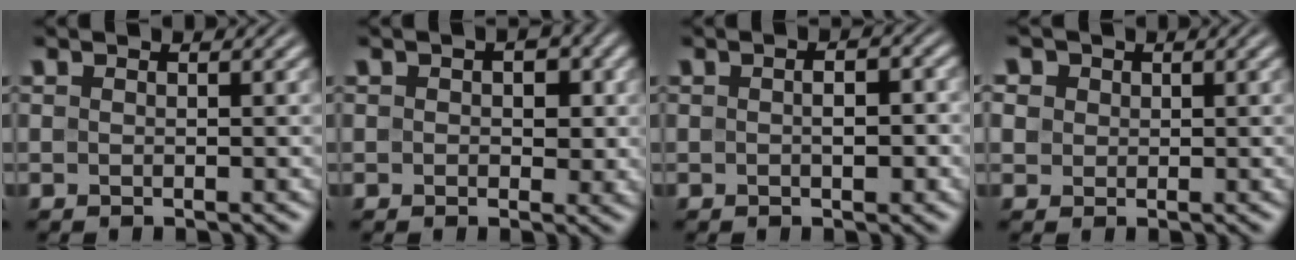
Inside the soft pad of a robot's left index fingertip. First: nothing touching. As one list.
[{"total": 2.6, "force": [0.4, 1.9, 1.8], "torque": [-0.013, 0.000, 0.004]}, {"total": 2.3, "force": [-0.2, 1.2, 2.0], "torque": [-0.021, 0.002, -0.001]}, {"total": 3.5, "force": [1.7, 2.8, 1.3], "torque": [-0.036, 0.018, 0.021]}]